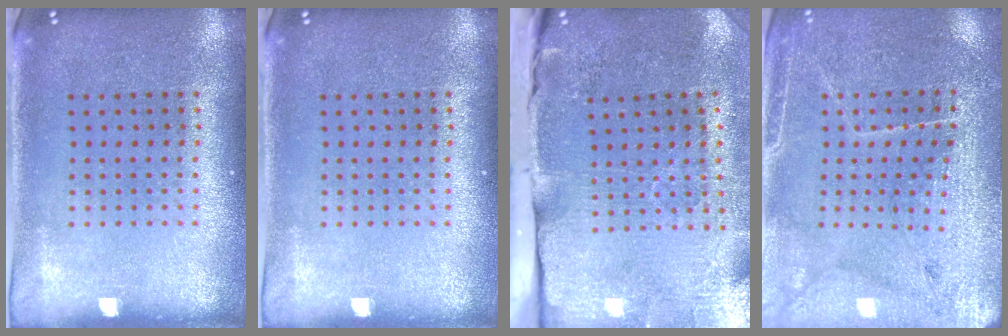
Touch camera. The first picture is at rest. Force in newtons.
{"total": 0.0}
{"total": 4.8, "press": 3.8, "slide": 2.8}
{"total": 3.1, "press": 3.0, "slide": 0.7}